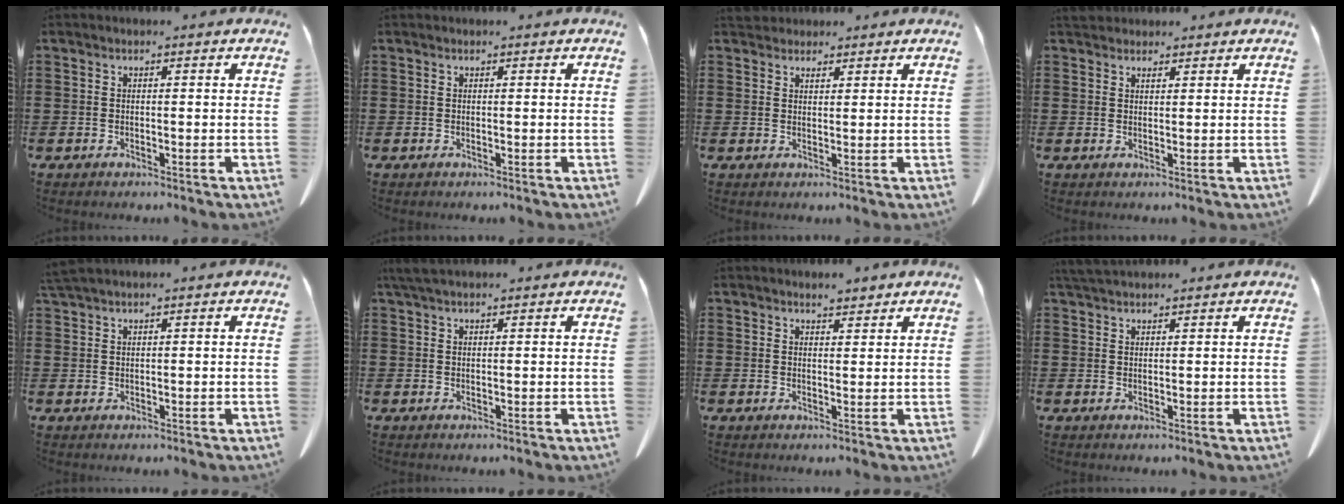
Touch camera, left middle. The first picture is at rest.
{"total": 0.0}
{"total": 2.6, "force": [2.4, 1.0, 0.3], "torque": [-0.005, -0.003, 0.045]}
{"total": 2.1, "force": [1.9, 0.8, 0.3], "torque": [-0.002, 0.000, 0.035]}
{"total": 1.8, "force": [1.6, -0.1, 0.8], "torque": [-0.018, -0.001, 0.031]}
{"total": 2.6, "force": [2.0, 0.5, 1.6], "torque": [-0.036, 0.005, 0.038]}
{"total": 2.6, "force": [2.5, 0.6, 0.6], "torque": [-0.009, -0.004, 0.044]}
{"total": 2.4, "force": [2.3, 0.4, 0.8], "torque": [-0.021, 0.000, 0.044]}